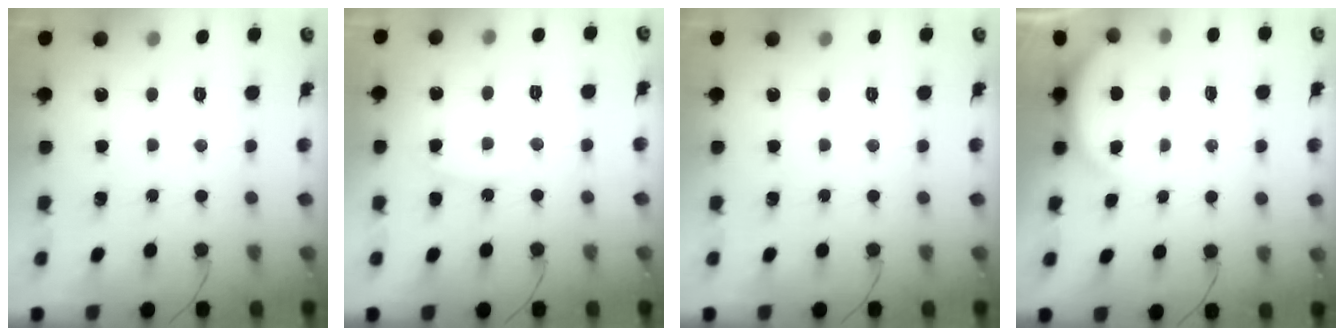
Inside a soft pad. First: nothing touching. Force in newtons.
{"total": 7.9, "press": 7.7, "slide": 1.3}
{"total": 0.0}
{"total": 2.9, "press": 2.2, "slide": 1.8}